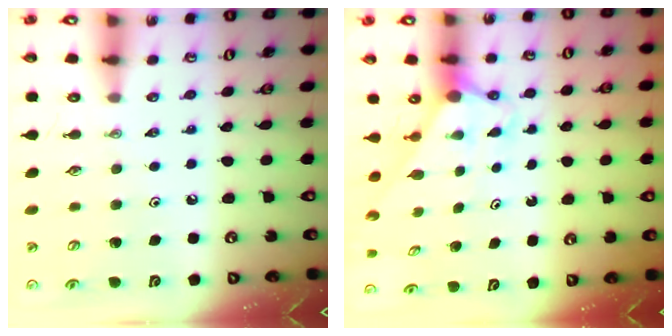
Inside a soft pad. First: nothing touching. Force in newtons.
{"total": 2.9, "press": 2.9, "slide": 0.0}